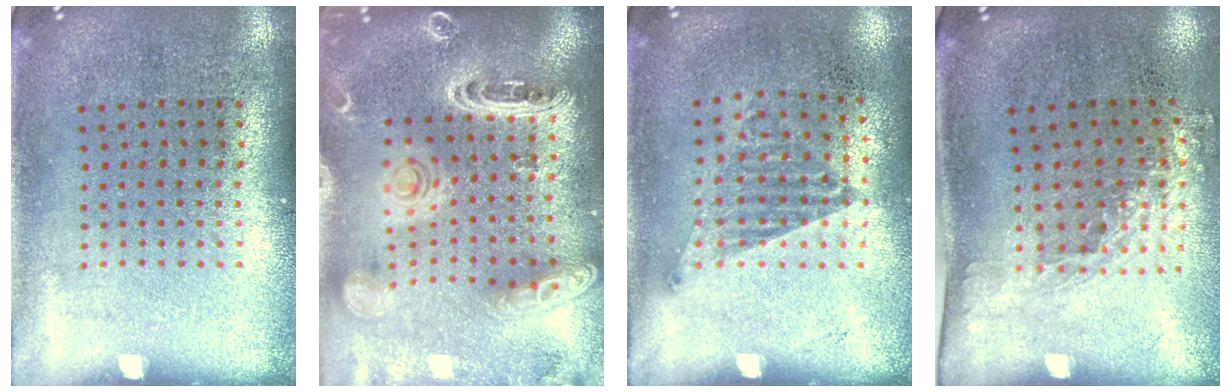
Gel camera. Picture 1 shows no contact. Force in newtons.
{"total": 2.5, "press": 2.3, "slide": 1.2}
{"total": 1.0, "press": 0.8, "slide": 0.7}
{"total": 1.5, "press": 1.2, "slide": 1.0}